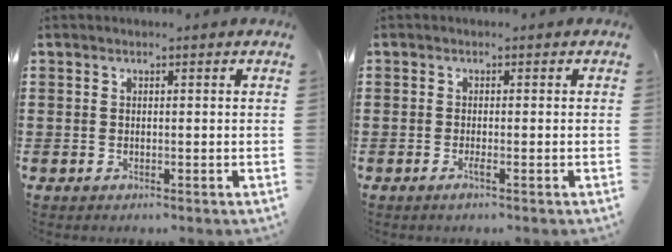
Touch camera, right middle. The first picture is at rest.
{"total": 1.1, "force": [-0.5, -0.1, 0.9], "torque": [-0.015, -0.003, -0.010]}